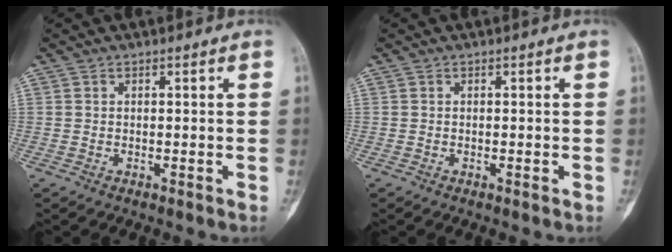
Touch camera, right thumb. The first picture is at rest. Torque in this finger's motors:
{"motor_torque": [-0.19, 0.37, -0.15, 0.04, -0.05]}